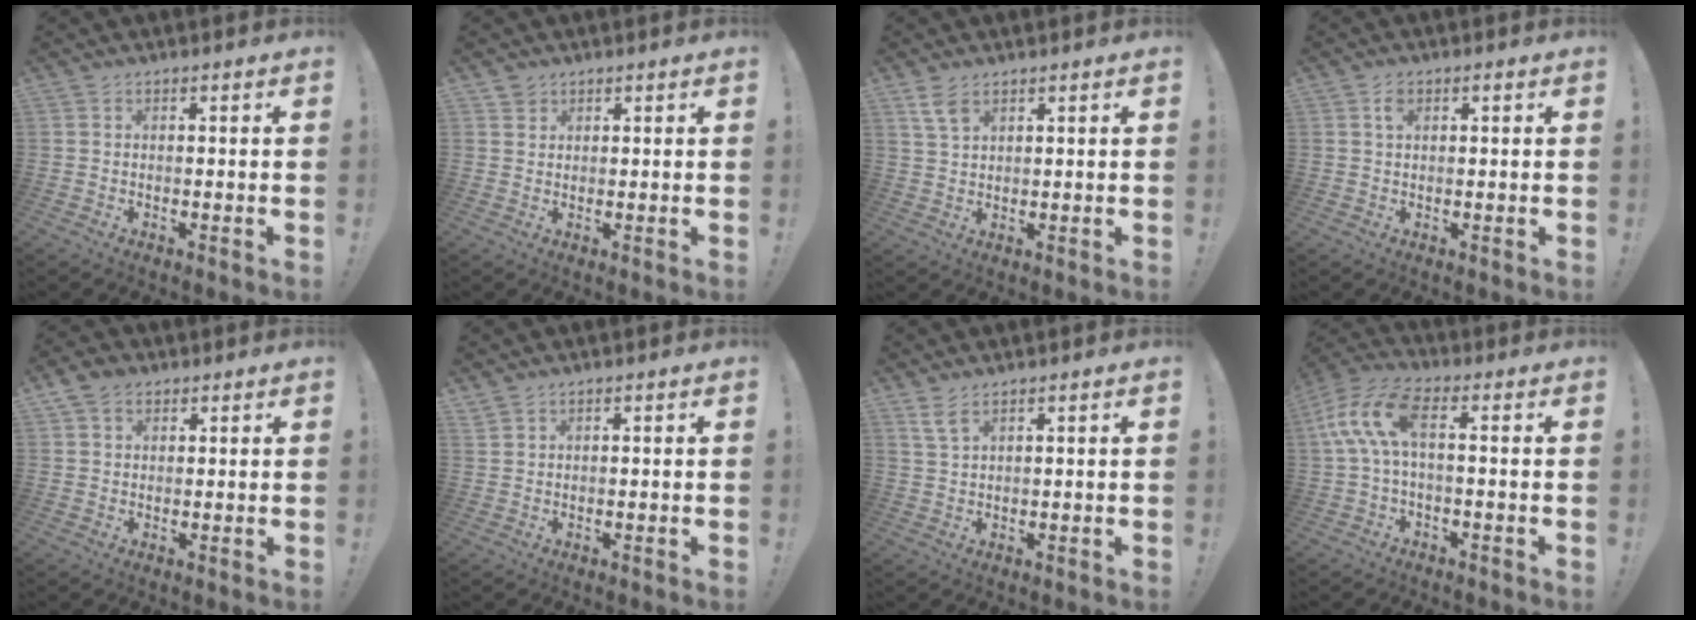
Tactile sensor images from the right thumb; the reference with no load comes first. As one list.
[{"total": 1.8, "force": [1.5, 1.1, 0.1], "torque": [0.008, -0.009, 0.027]}, {"total": 4.9, "force": [3.1, 2.2, 3.1], "torque": [-0.054, -0.012, 0.058]}, {"total": 2.2, "force": [0.8, 1.3, 1.6], "torque": [-0.020, 0.000, 0.011]}, {"total": 5.0, "force": [2.6, 3.6, 2.2], "torque": [-0.035, -0.002, 0.051]}, {"total": 1.7, "force": [1.3, 0.6, 0.9], "torque": [-0.020, -0.002, 0.026]}, {"total": 4.2, "force": [2.8, 1.1, 2.9], "torque": [-0.067, -0.003, 0.052]}, {"total": 11.3, "force": [1.8, 4.9, 10.0], "torque": [-0.206, 0.002, 0.033]}]